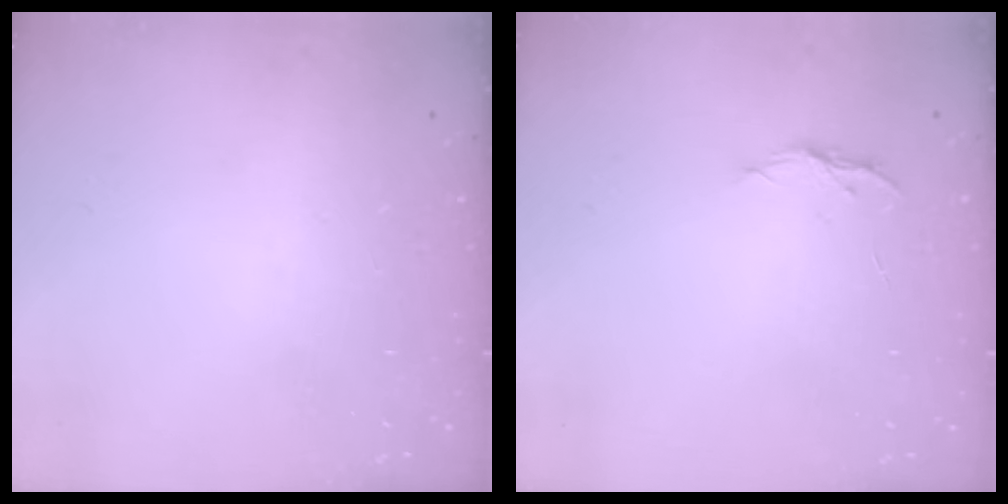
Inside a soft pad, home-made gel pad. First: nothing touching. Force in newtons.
{"total": 4.0, "press": 4.0, "slide": 0.4}